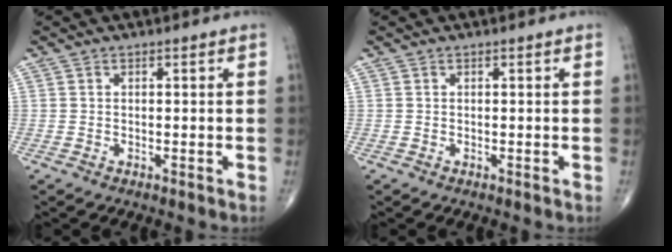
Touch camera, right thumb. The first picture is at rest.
{"total": 0.0}